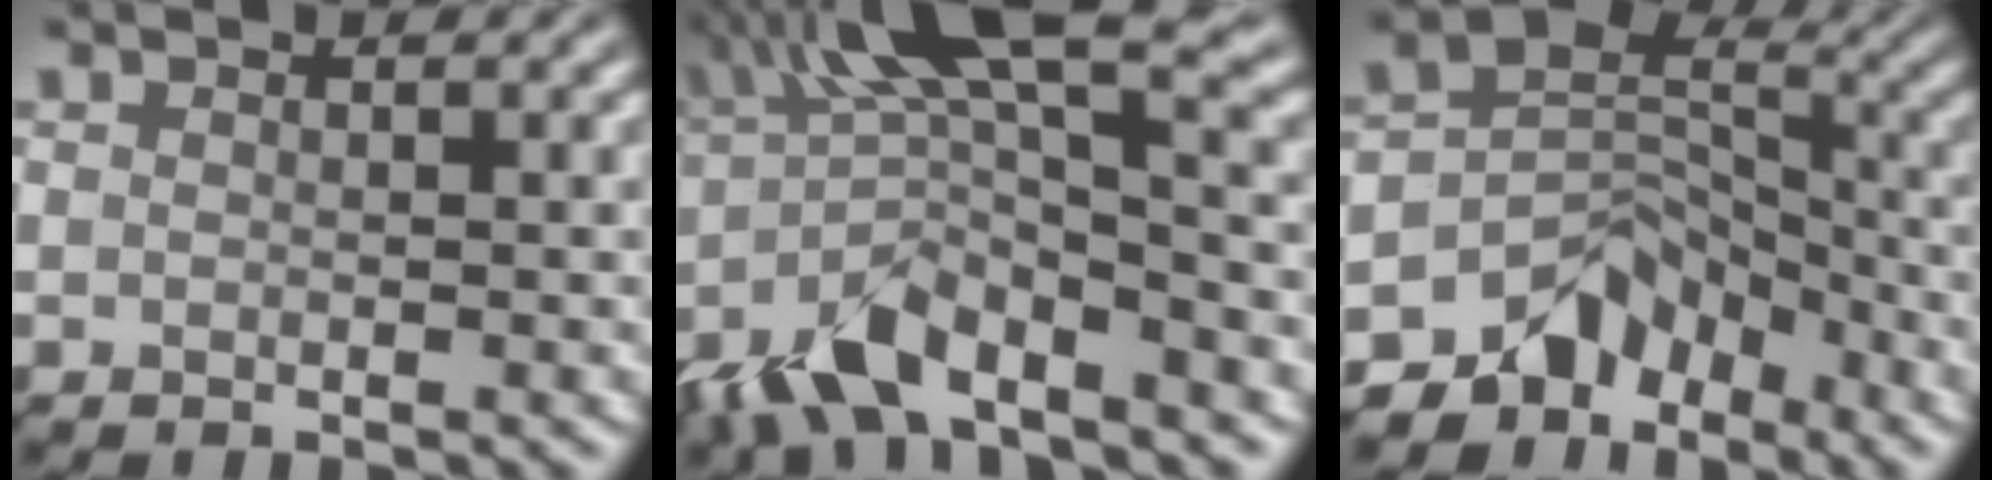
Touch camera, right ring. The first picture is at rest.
{"total": 9.5, "force": [-3.2, 2.6, 8.6], "torque": [-0.162, 0.017, -0.071]}
{"total": 7.1, "force": [-4.8, 4.7, 2.4], "torque": [-0.026, 0.003, -0.099]}